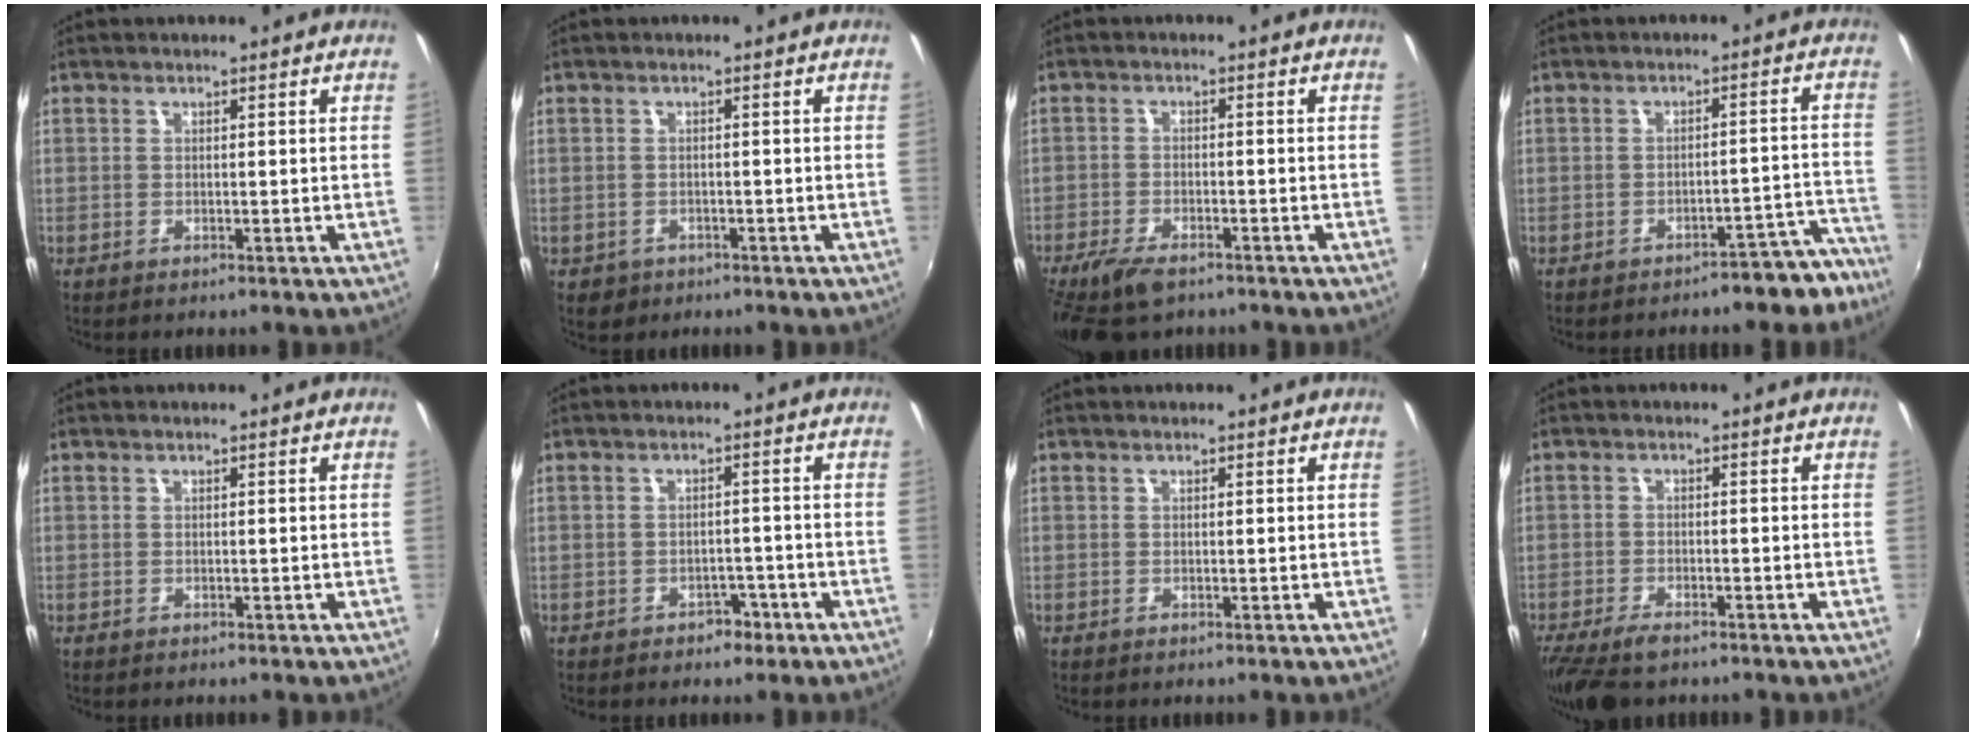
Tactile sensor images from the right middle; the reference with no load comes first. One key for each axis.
{"total": 3.0, "fx": -1.3, "fy": 2.5, "fz": 0.9, "tx": -0.025, "ty": -0.002, "tz": -0.015}
{"total": 7.5, "fx": -5.7, "fy": 2.7, "fz": 4.0, "tx": -0.104, "ty": -0.020, "tz": -0.104}
{"total": 7.1, "fx": -6.5, "fy": 2.2, "fz": 1.6, "tx": -0.004, "ty": 0.047, "tz": -0.064}
{"total": 0.0}
{"total": 3.1, "fx": -2.1, "fy": 2.0, "fz": 1.0, "tx": -0.023, "ty": 0.004, "tz": -0.024}
{"total": 0.0}
{"total": 8.9, "fx": -6.9, "fy": 2.9, "fz": 4.9, "tx": -0.122, "ty": -0.035, "tz": -0.125}